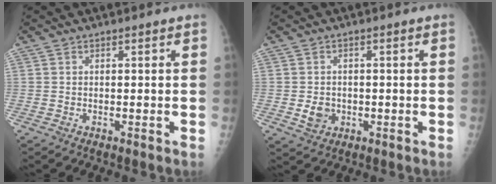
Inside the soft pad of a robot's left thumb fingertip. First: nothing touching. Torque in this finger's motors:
{"motor_torque": [-0.36, 0.54, 0.26, 0.02, 0.02]}